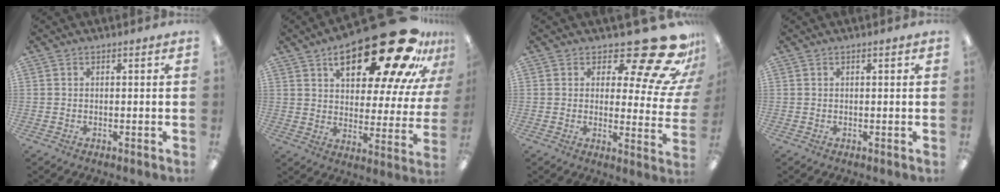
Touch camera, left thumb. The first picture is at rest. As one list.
[{"total": 28.4, "force": [17.6, 10.2, 19.9], "torque": [-0.280, -0.112, 0.278]}, {"total": 19.2, "force": [13.0, 6.2, 12.7], "torque": [-0.160, -0.099, 0.211]}, {"total": 0.9, "force": [0.3, 0.2, 0.8], "torque": [-0.015, 0.003, 0.005]}]